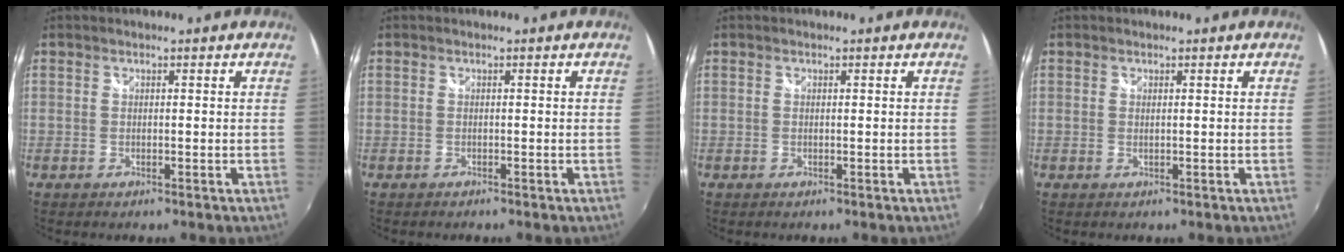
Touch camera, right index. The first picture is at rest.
{"total": 0.5, "force": [-0.5, 0.2, 0.1], "torque": [-0.004, -0.004, -0.010]}
{"total": 0.0}
{"total": 0.0}